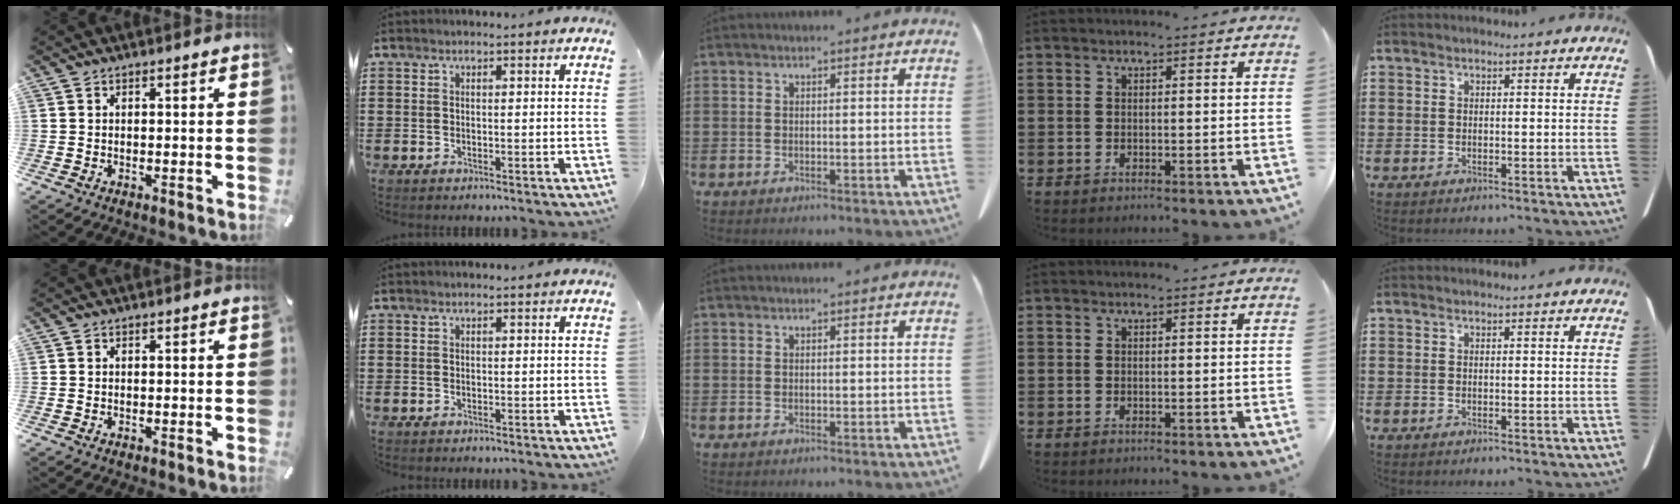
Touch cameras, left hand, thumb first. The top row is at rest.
{}